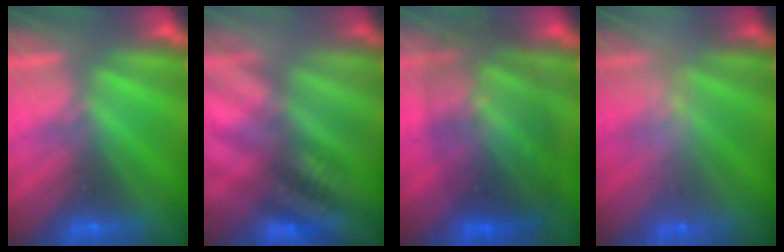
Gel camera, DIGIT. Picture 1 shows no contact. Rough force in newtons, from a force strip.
{"total": 2.9}
{"total": 10.6}
{"total": 2.5}